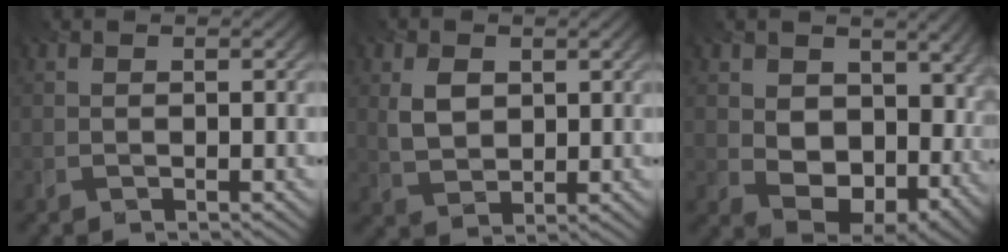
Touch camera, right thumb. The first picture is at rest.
{"total": 4.4, "force": [1.4, 3.1, 2.8], "torque": [-0.072, 0.002, 0.030]}
{"total": 12.6, "force": [1.9, 8.9, 8.6], "torque": [-0.158, -0.020, 0.040]}